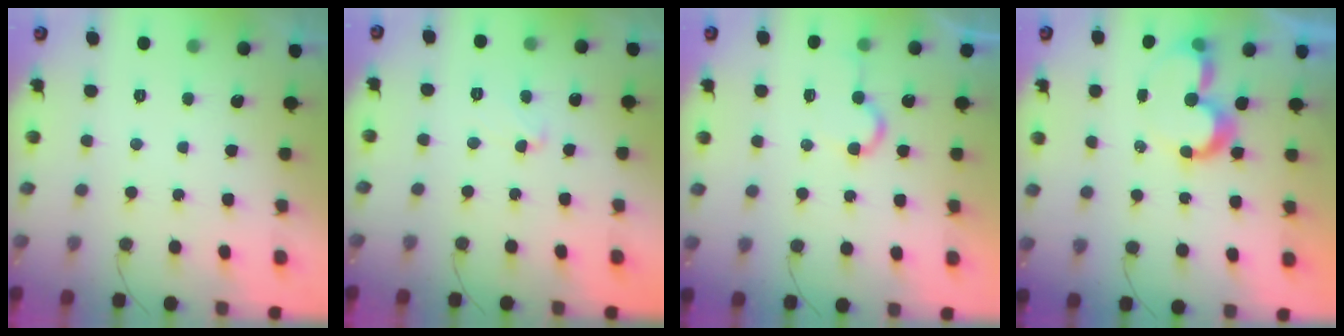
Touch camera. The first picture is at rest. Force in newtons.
{"total": 5.9, "press": 5.9, "slide": 0.4}
{"total": 6.6, "press": 6.6, "slide": 0.7}
{"total": 8.5, "press": 8.5, "slide": 0.5}